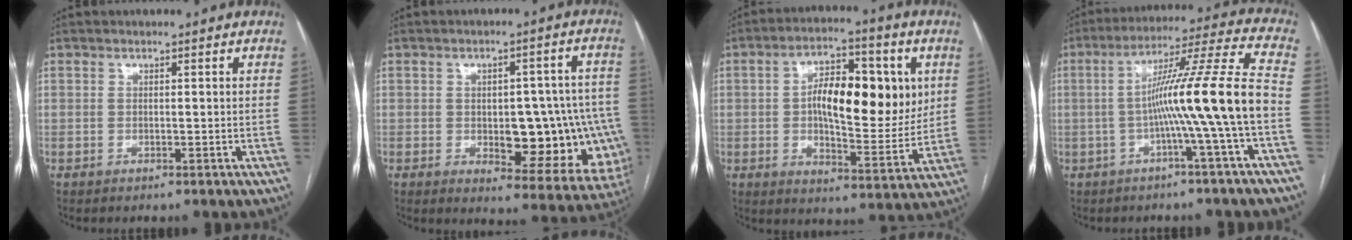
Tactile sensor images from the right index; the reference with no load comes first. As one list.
[{"total": 16.7, "force": [-2.8, 7.2, 14.8], "torque": [-0.129, 0.024, -0.010]}, {"total": 16.0, "force": [2.6, 6.4, 14.5], "torque": [-0.220, 0.018, 0.043]}, {"total": 14.0, "force": [-2.9, -2.4, 13.5], "torque": [-0.215, 0.019, -0.053]}]